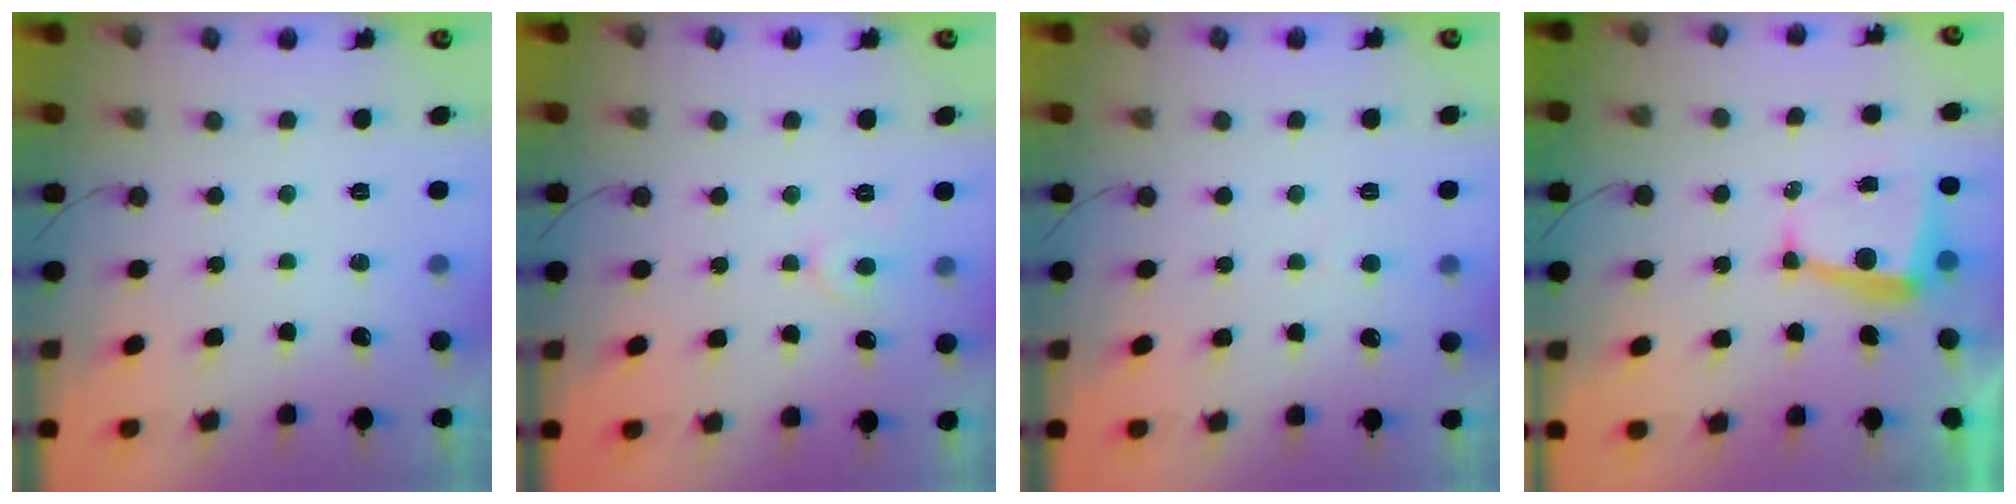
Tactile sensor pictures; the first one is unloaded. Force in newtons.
{"total": 4.0, "press": 4.0, "slide": 0.5}
{"total": 2.6, "press": 2.6, "slide": 0.3}
{"total": 5.6, "press": 5.6, "slide": 0.5}